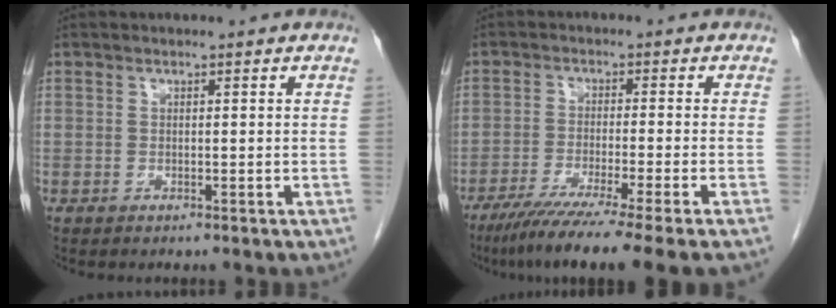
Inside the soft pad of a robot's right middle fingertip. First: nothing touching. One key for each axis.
{"total": 13.2, "fx": -10.1, "fy": -1.9, "fz": 8.3, "tx": -0.120, "ty": -0.048, "tz": -0.157}